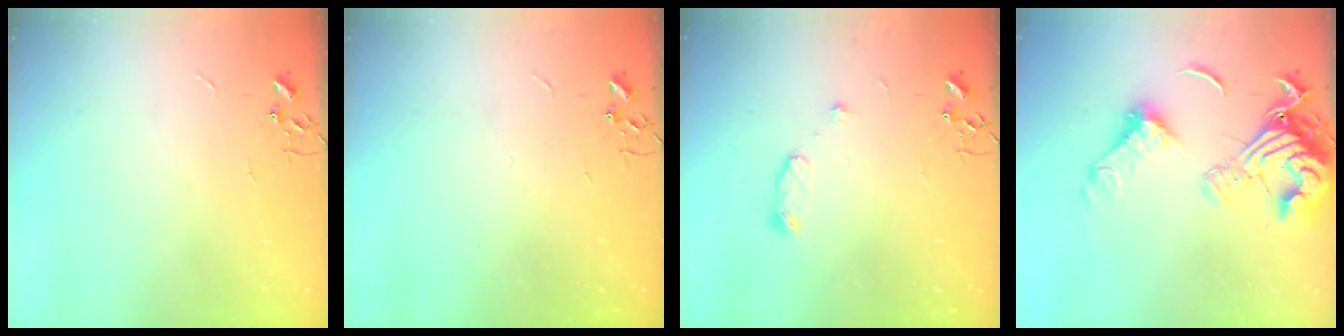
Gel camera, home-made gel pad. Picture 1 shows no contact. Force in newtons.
{"total": 0.0}
{"total": 6.7, "press": 6.7, "slide": 0.9}
{"total": 17.6, "press": 17.5, "slide": 2.0}